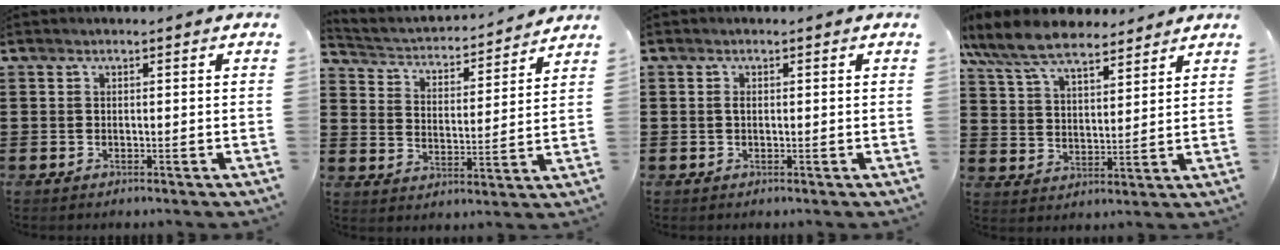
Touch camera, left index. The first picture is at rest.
{"total": 2.6, "force": [2.6, 0.5, 0.2], "torque": [-0.025, -0.028, 0.033]}
{"total": 0.8, "force": [0.1, 0.4, 0.7], "torque": [-0.016, 0.000, 0.002]}
{"total": 8.7, "force": [7.5, 2.5, 3.7], "torque": [-0.100, -0.023, 0.137]}